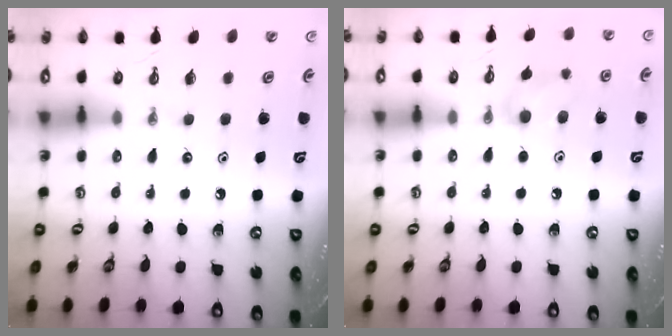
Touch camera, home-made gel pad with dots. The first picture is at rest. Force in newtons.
{"total": 9.0, "press": 6.3, "slide": 6.5}